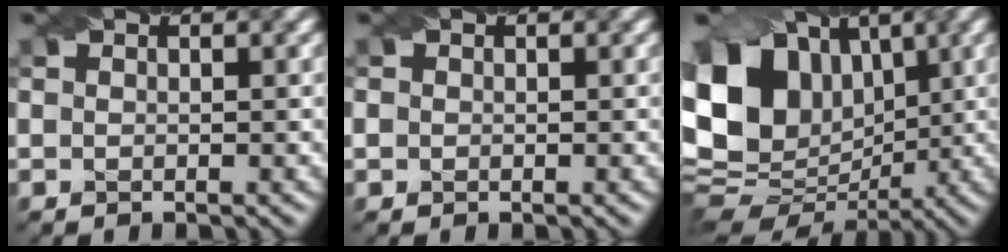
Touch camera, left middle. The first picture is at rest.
{"total": 0.6, "force": [0.0, 0.6, 0.1], "torque": [0.004, 0.000, -0.007]}
{"total": 14.2, "force": [1.4, 11.0, 8.9], "torque": [-0.168, 0.021, 0.031]}